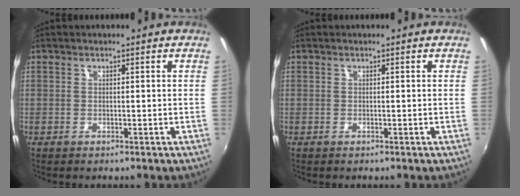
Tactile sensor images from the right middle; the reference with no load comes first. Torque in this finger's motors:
{"motor_torque": [0.06, 0.06, 0.00, 0.00]}